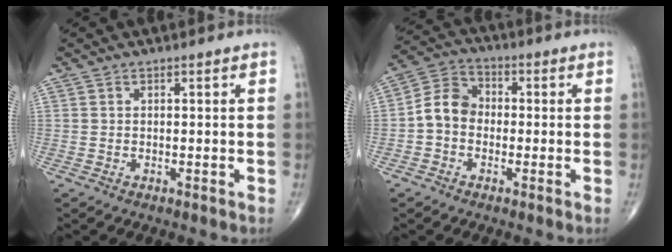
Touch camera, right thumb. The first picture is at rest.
{"total": 7.0, "force": [-1.2, 5.7, 4.0], "torque": [-0.056, 0.029, -0.039]}